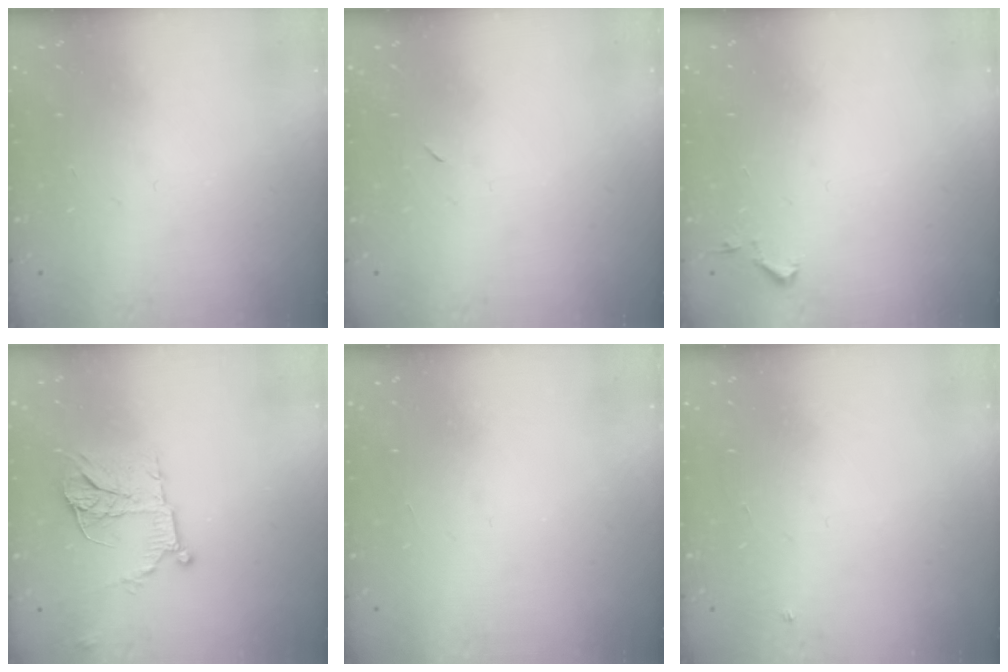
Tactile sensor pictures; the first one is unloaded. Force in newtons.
{"total": 2.3, "press": 2.0, "slide": 1.2}
{"total": 3.5, "press": 3.4, "slide": 0.6}
{"total": 12.2, "press": 12.1, "slide": 1.1}
{"total": 1.6, "press": 1.6, "slide": 0.1}
{"total": 2.7, "press": 2.7, "slide": 0.4}